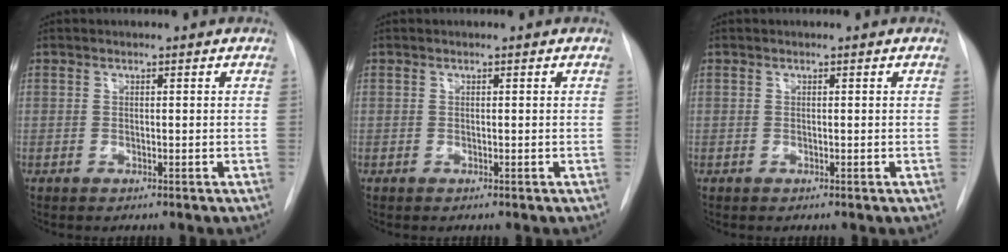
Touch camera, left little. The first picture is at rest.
{"total": 0.0}
{"total": 0.0}